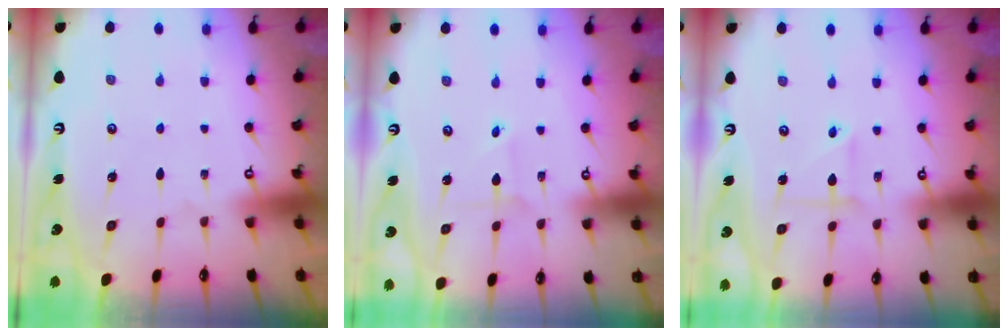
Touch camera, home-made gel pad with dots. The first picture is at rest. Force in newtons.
{"total": 1.8, "press": 1.8, "slide": 0.1}
{"total": 3.2, "press": 3.1, "slide": 0.5}